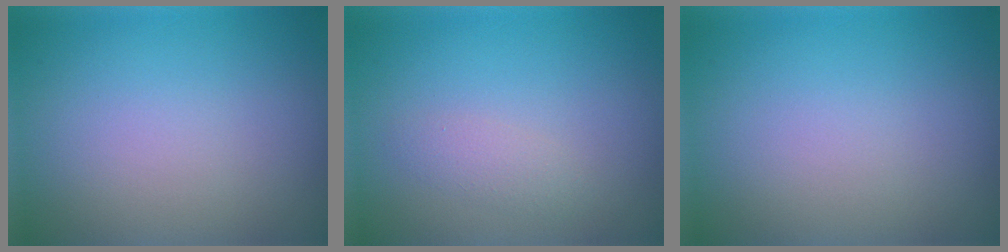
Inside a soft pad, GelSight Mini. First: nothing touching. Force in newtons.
{"total": 1.4, "press": 1.4, "slide": 0.1}
{"total": 0.0}